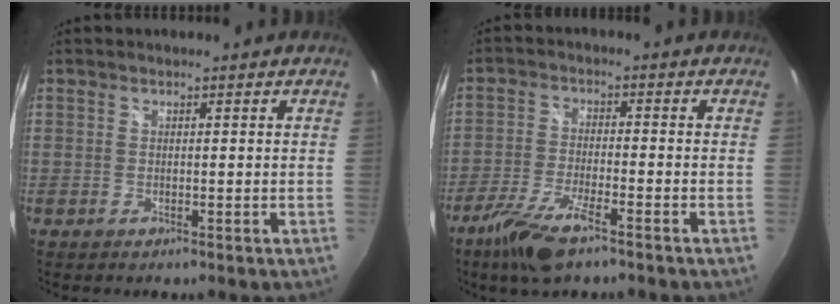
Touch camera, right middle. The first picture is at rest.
{"total": 9.1, "force": [-6.3, 1.9, 6.3], "torque": [-0.152, -0.019, -0.122]}